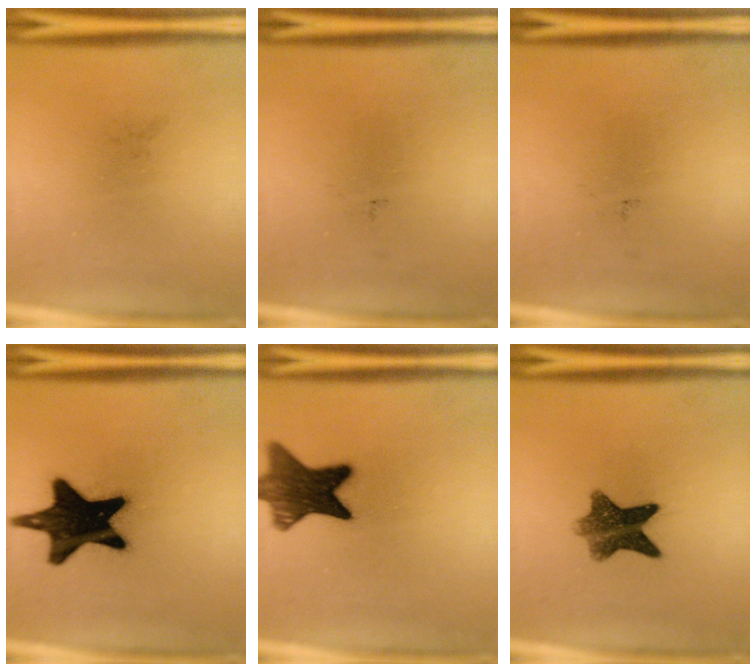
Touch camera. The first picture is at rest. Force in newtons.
{"total": 0.0}
{"total": 0.0}
{"total": 20.1}
{"total": 11.8}
{"total": 8.1}